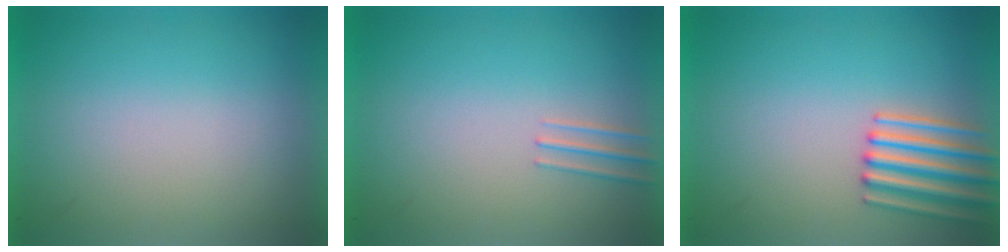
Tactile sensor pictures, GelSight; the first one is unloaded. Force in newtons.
{"total": 1.1}
{"total": 3.4}